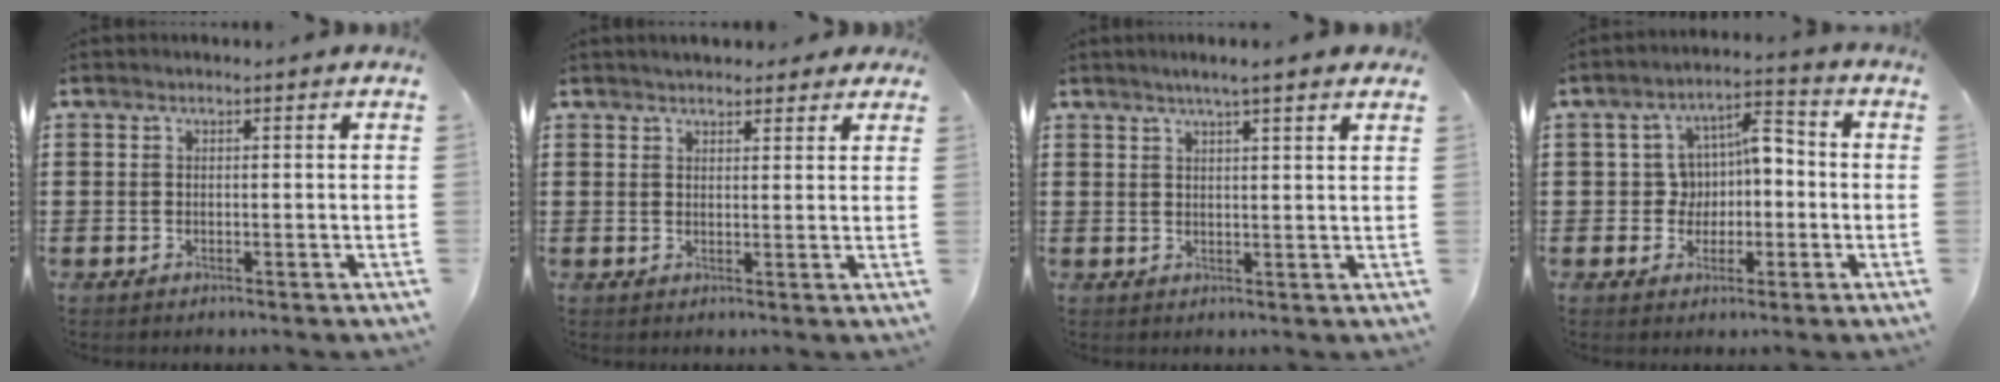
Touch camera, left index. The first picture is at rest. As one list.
[{"total": 2.6, "force": [2.4, 0.9, 0.5], "torque": [-0.007, 0.000, 0.042]}, {"total": 3.2, "force": [2.6, -0.1, 1.9], "torque": [-0.044, 0.001, 0.046]}, {"total": 6.0, "force": [-0.3, 5.0, 3.2], "torque": [-0.078, 0.008, -0.010]}]